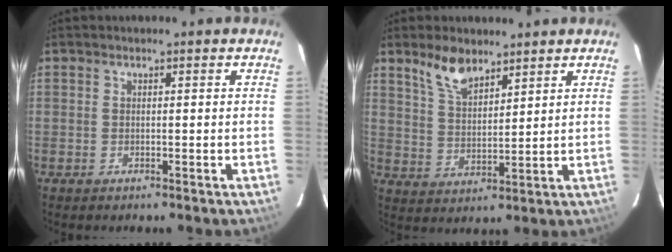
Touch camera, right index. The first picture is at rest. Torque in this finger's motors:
{"motor_torque": [0.58, 0.57, 0.32, 0.04]}